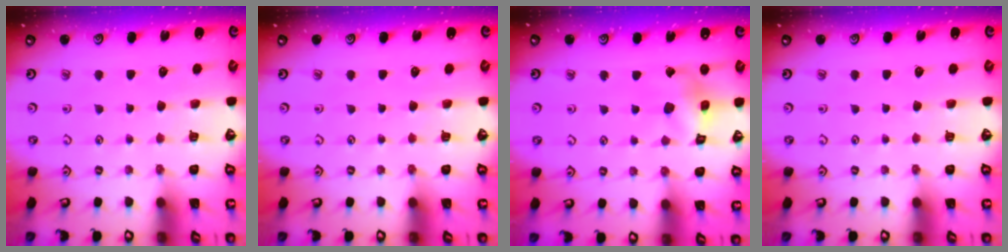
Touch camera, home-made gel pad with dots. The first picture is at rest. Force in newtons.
{"total": 0.0}
{"total": 8.4, "press": 8.4, "slide": 0.9}
{"total": 0.0}